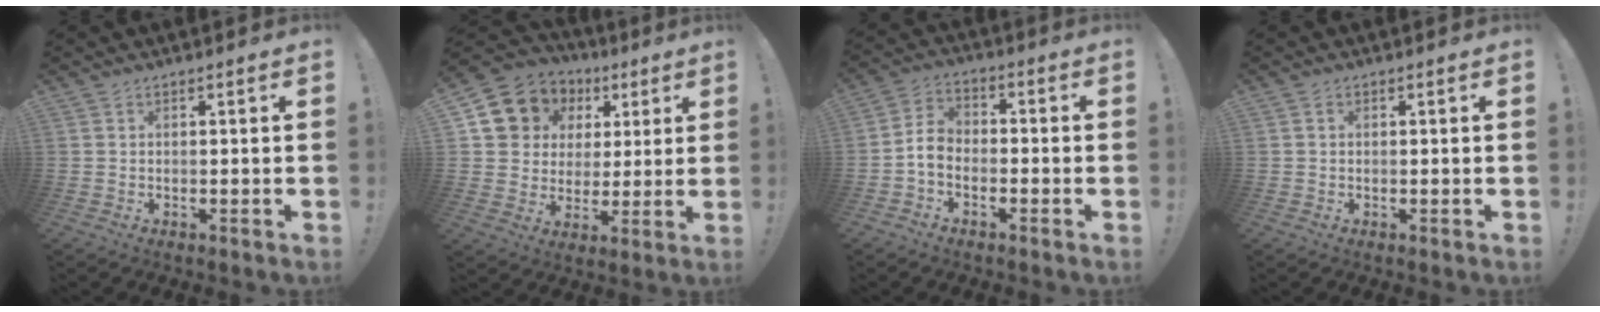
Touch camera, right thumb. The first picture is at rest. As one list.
[{"total": 11.6, "force": [5.1, 10.0, 3.0], "torque": [-0.047, -0.030, 0.112]}, {"total": 6.1, "force": [-2.7, 4.2, 3.5], "torque": [-0.076, 0.015, -0.046]}, {"total": 0.6, "force": [0.0, 0.6, 0.2], "torque": [-0.004, 0.004, -0.001]}]